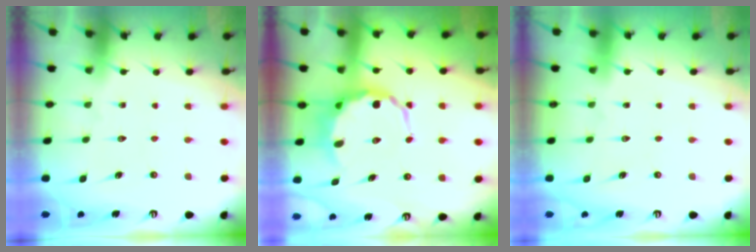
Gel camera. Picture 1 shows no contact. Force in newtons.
{"total": 6.8, "press": 6.5, "slide": 1.7}
{"total": 1.6, "press": 1.6, "slide": 0.1}